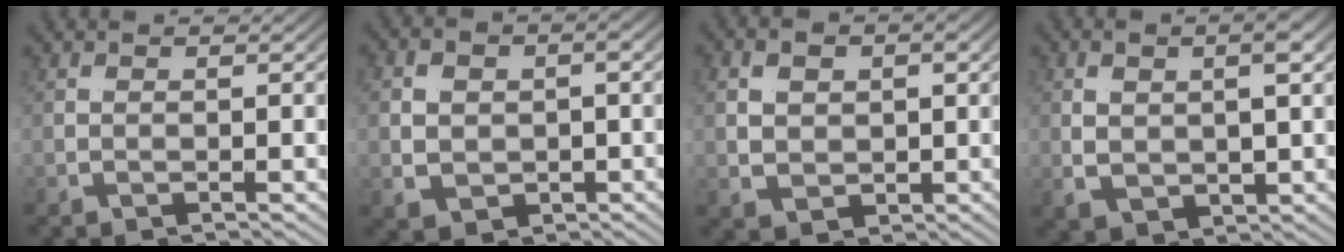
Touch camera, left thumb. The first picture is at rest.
{"total": 4.1, "force": [0.0, 3.4, 2.4], "torque": [-0.043, -0.012, 0.004]}
{"total": 5.0, "force": [0.9, 4.0, 3.0], "torque": [-0.048, -0.006, 0.015]}
{"total": 2.4, "force": [-0.3, 0.7, 2.3], "torque": [-0.034, 0.000, -0.002]}